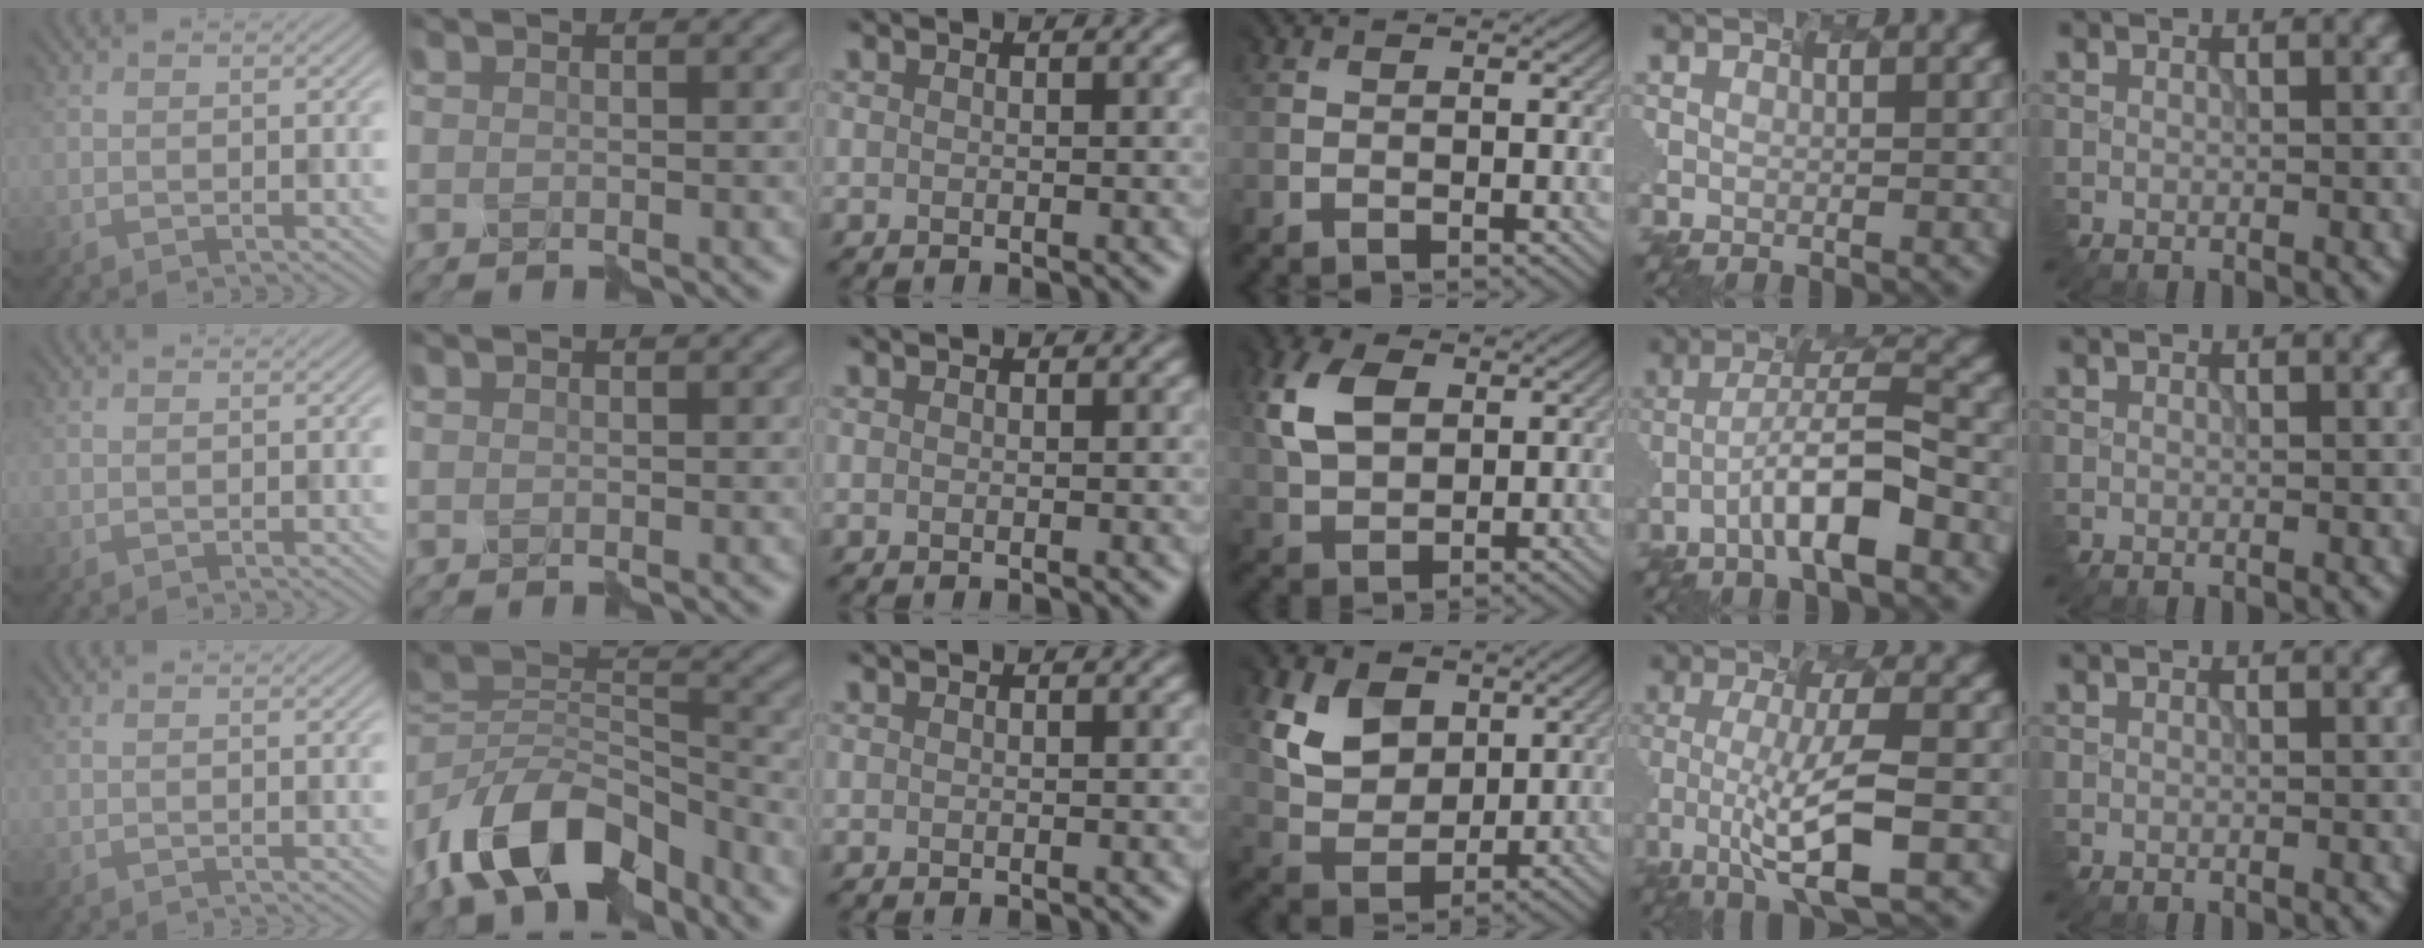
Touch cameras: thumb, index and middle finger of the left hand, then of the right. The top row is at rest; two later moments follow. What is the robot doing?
{"motion": "disassemble", "object": "puzzle pieces"}